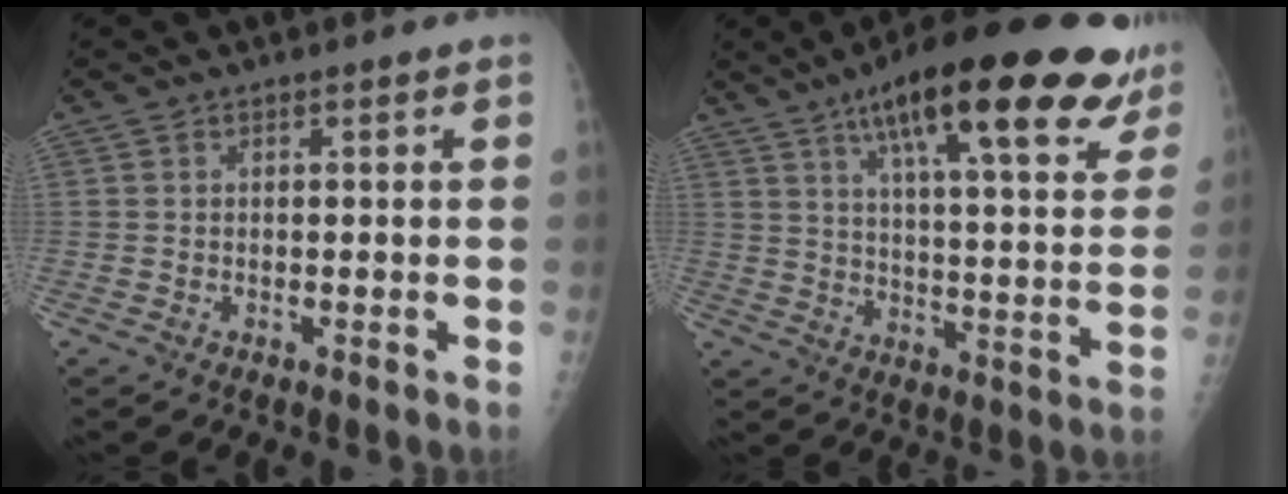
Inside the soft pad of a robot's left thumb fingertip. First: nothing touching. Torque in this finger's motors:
{"motor_torque": [1.11, 0.38, 1.72, -1.06, 0.34]}